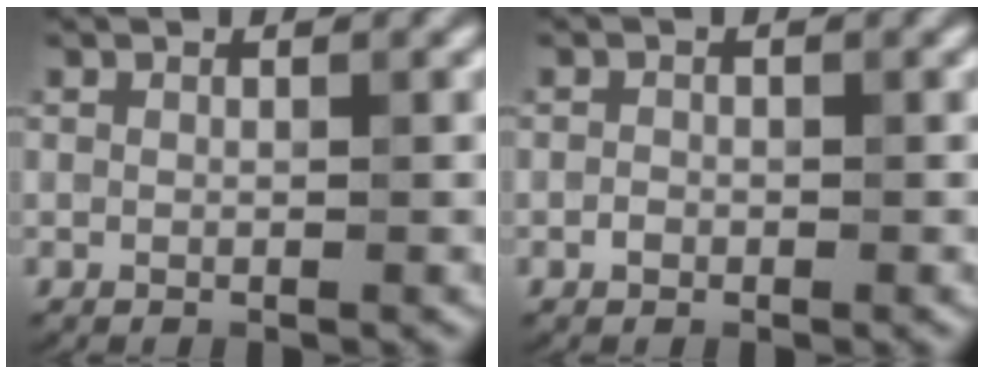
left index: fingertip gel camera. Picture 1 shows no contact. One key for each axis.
{"total": 0.7, "fx": -0.3, "fy": 0.5, "fz": 0.3, "tx": -0.004, "ty": -0.001, "tz": -0.008}